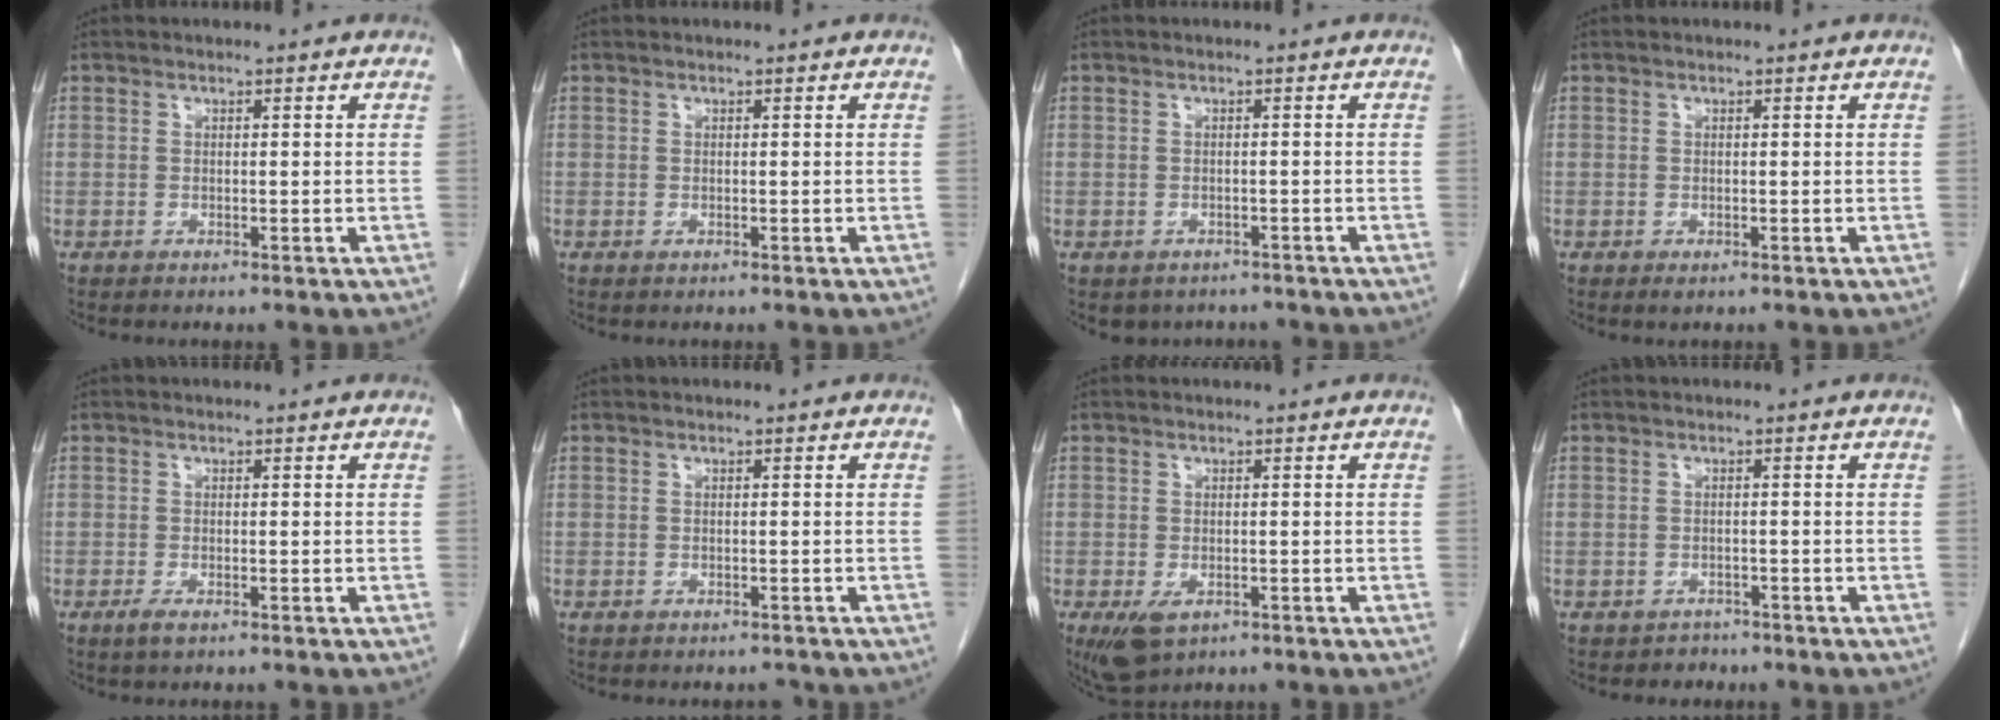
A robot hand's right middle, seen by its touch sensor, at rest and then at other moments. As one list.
[{"total": 0.0}, {"total": 4.2, "force": [-3.5, 2.2, 0.5], "torque": [-0.001, 0.007, -0.041]}, {"total": 0.6, "force": [-0.2, 0.2, 0.4], "torque": [-0.005, -0.002, 0.000]}, {"total": 1.5, "force": [-0.9, 0.4, 1.2], "torque": [-0.027, -0.003, -0.014]}, {"total": 1.2, "force": [-1.1, 0.6, 0.1], "torque": [-0.001, 0.001, -0.015]}, {"total": 4.2, "force": [-2.0, 2.3, 3.0], "torque": [-0.061, -0.010, -0.025]}, {"total": 1.8, "force": [-1.3, 1.1, -0.3], "torque": [-0.004, 0.004, -0.023]}]